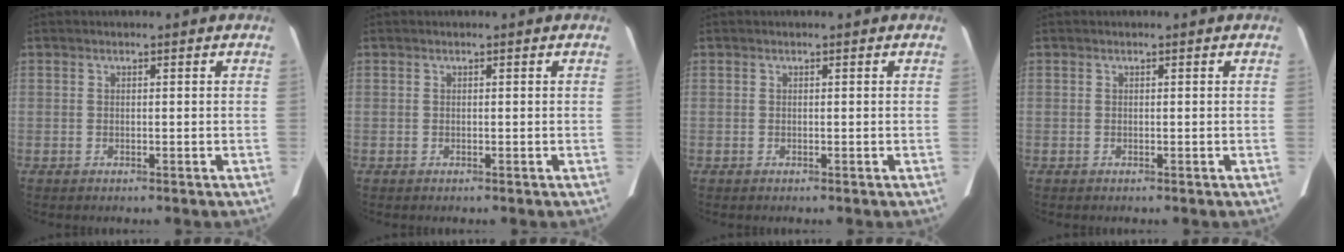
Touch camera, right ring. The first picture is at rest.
{"total": 0.0}
{"total": 0.0}
{"total": 0.0}